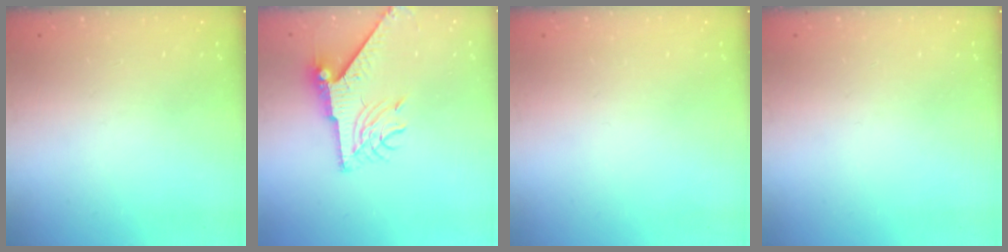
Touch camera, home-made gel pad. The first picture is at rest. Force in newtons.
{"total": 9.1, "press": 9.1, "slide": 0.6}
{"total": 0.0}
{"total": 0.0}